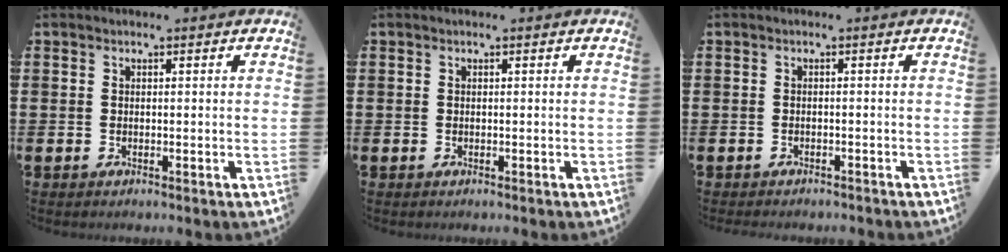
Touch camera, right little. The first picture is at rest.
{"total": 0.0}
{"total": 0.6, "force": [-0.6, 0.1, 0.0], "torque": [-0.003, 0.000, -0.013]}